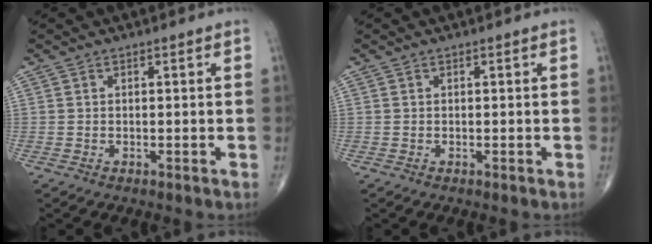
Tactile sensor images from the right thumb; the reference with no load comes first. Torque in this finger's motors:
{"motor_torque": [-0.01, -0.01, 0.07, 0.09, 0.01]}